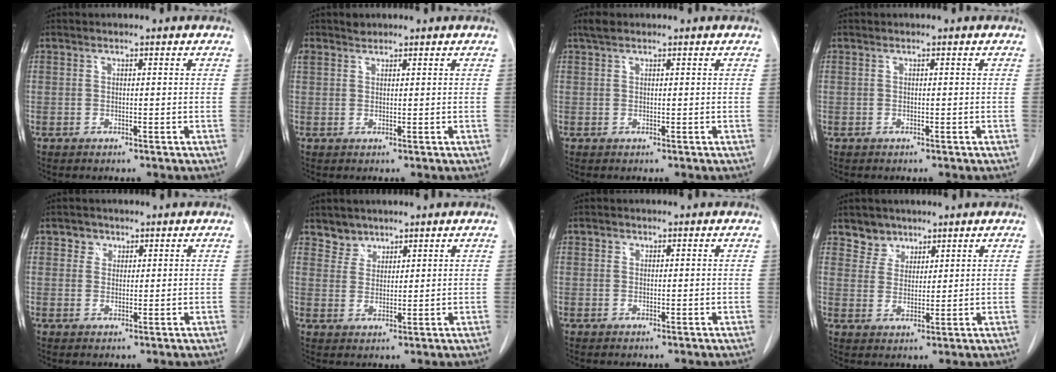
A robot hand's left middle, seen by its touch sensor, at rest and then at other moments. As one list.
[{"total": 1.8, "force": [1.6, 1.0, 0.1], "torque": [-0.009, 0.013, 0.029]}, {"total": 1.6, "force": [1.2, 0.7, 0.7], "torque": [-0.016, 0.012, 0.021]}, {"total": 0.0}, {"total": 2.1, "force": [1.2, 1.7, 0.2], "torque": [0.002, -0.001, 0.015]}, {"total": 3.1, "force": [2.6, 1.7, -0.3], "torque": [0.014, 0.000, 0.044]}, {"total": 0.8, "force": [0.4, 0.7, 0.1], "torque": [0.006, -0.001, 0.003]}, {"total": 4.0, "force": [3.1, 2.6, -0.2], "torque": [0.009, 0.001, 0.054]}]